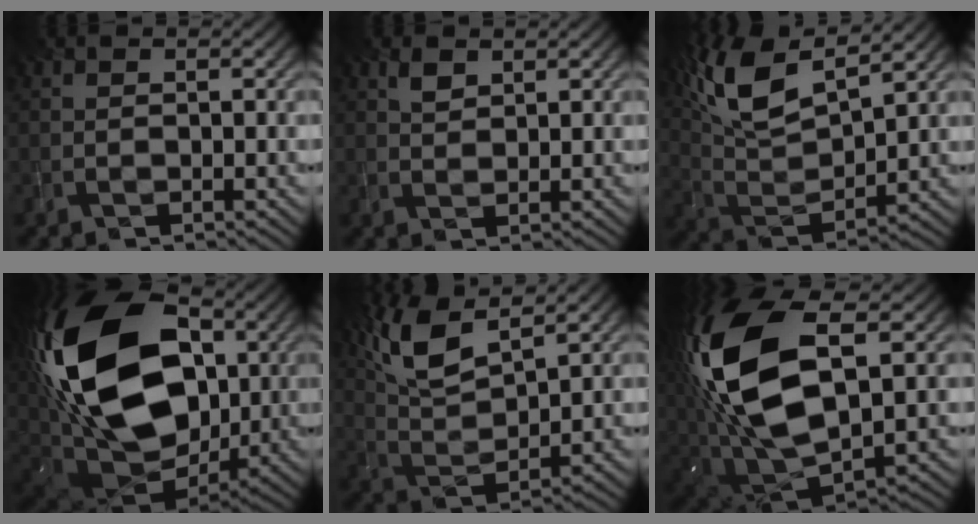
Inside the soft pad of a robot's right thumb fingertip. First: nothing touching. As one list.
[{"total": 1.9, "force": [1.3, 1.0, 1.0], "torque": [-0.022, 0.001, 0.027]}, {"total": 13.4, "force": [7.8, 4.8, 9.8], "torque": [-0.237, 0.020, 0.156]}, {"total": 23.8, "force": [5.6, 15.3, 17.3], "torque": [-0.387, 0.019, 0.106]}, {"total": 10.7, "force": [7.1, 3.3, 7.4], "torque": [-0.175, 0.014, 0.143]}, {"total": 19.2, "force": [4.4, 10.6, 15.4], "torque": [-0.357, 0.006, 0.086]}]